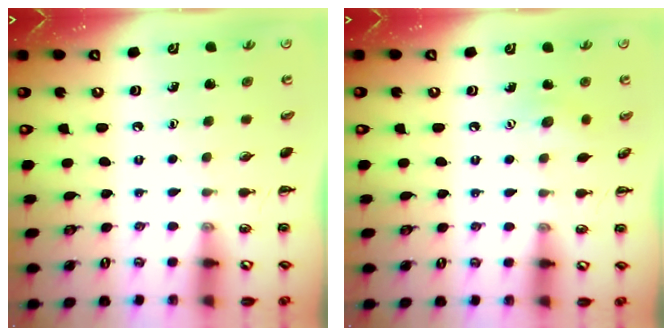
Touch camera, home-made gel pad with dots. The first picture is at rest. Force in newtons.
{"total": 6.6, "press": 6.4, "slide": 1.7}